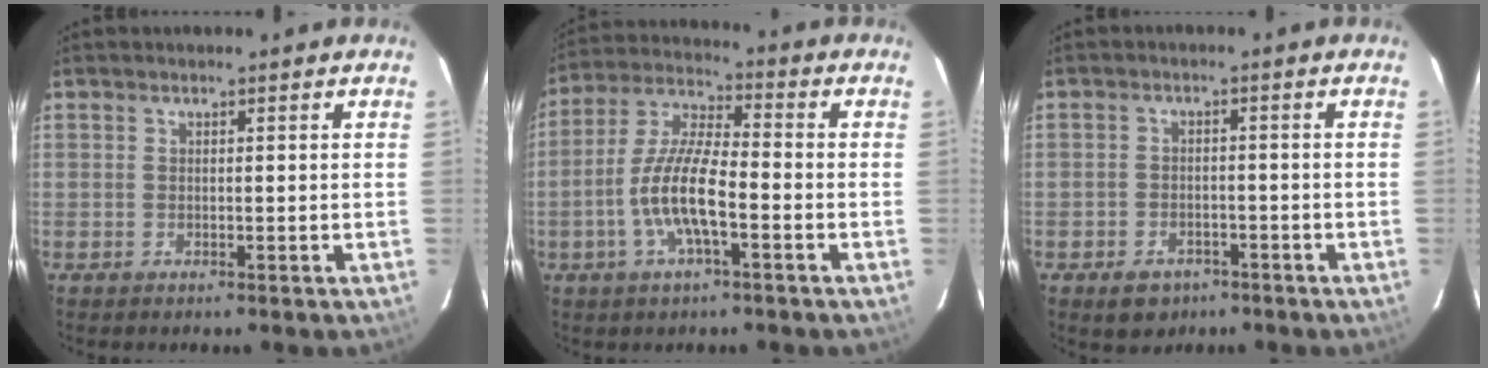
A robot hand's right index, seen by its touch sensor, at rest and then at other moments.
{"total": 11.2, "force": [-3.8, 2.8, 10.2], "torque": [-0.216, 0.003, -0.074]}
{"total": 5.5, "force": [-3.5, 3.8, 1.8], "torque": [-0.048, 0.004, -0.044]}